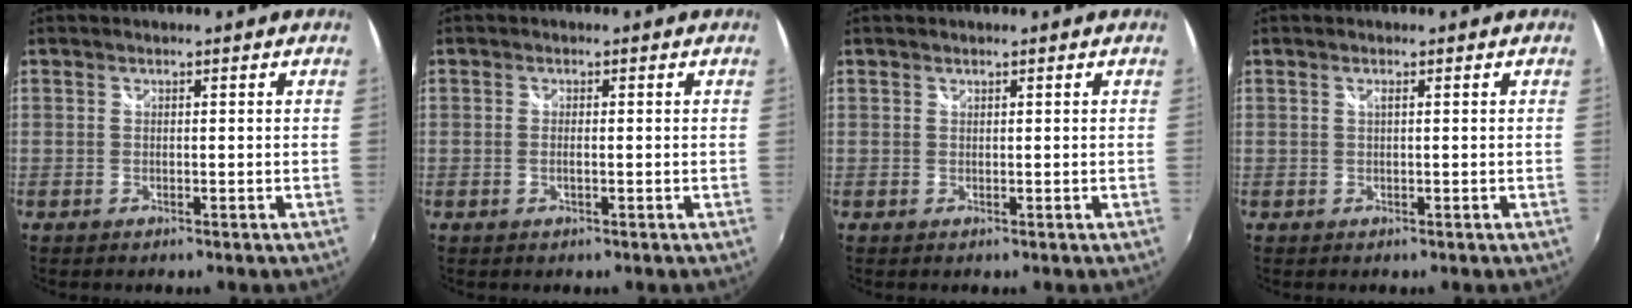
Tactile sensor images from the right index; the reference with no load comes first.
{"total": 1.1, "force": [-0.2, 0.1, 1.0], "torque": [-0.022, 0.000, -0.006]}
{"total": 0.0}
{"total": 0.6, "force": [0.2, -0.1, 0.5], "torque": [-0.010, 0.002, 0.002]}